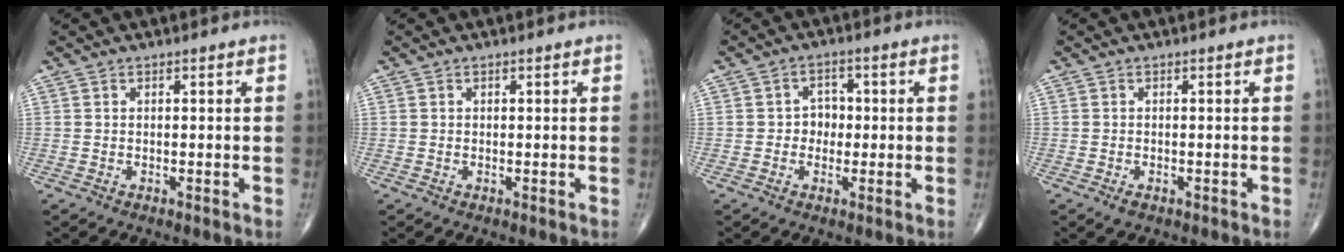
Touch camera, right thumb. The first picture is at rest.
{"total": 0.0}
{"total": 3.8, "force": [-0.2, 3.3, 1.8], "torque": [0.003, 0.010, -0.013]}
{"total": 1.2, "force": [-0.7, 0.6, 0.8], "torque": [-0.015, -0.002, -0.011]}